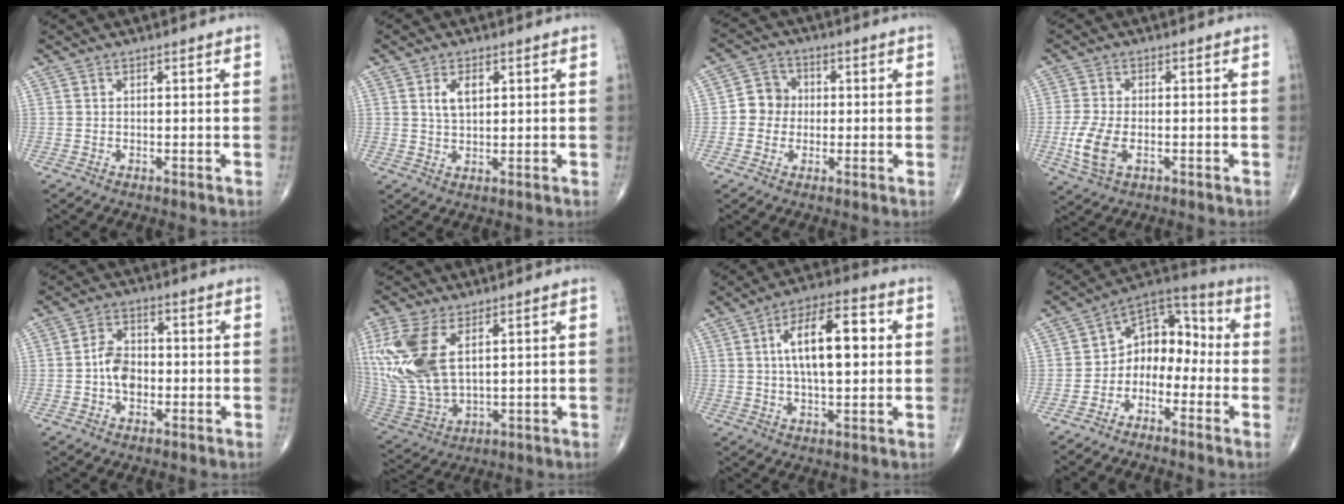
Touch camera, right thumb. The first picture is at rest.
{"total": 4.2, "force": [1.4, 2.3, 3.2], "torque": [-0.053, -0.006, 0.029]}
{"total": 5.5, "force": [-0.2, 5.1, 2.0], "torque": [-0.006, 0.012, -0.015]}
{"total": 6.9, "force": [-1.8, 3.7, 5.5], "torque": [-0.127, -0.002, -0.033]}
{"total": 5.9, "force": [-1.0, 4.2, 4.1], "torque": [-0.057, 0.017, -0.024]}
{"total": 17.1, "force": [5.0, 9.0, 13.6], "torque": [-0.314, -0.018, 0.108]}
{"total": 14.1, "force": [2.3, 6.0, 12.6], "torque": [-0.197, 0.015, 0.034]}
{"total": 10.4, "force": [-2.8, 7.6, 6.5], "torque": [-0.065, 0.066, -0.067]}